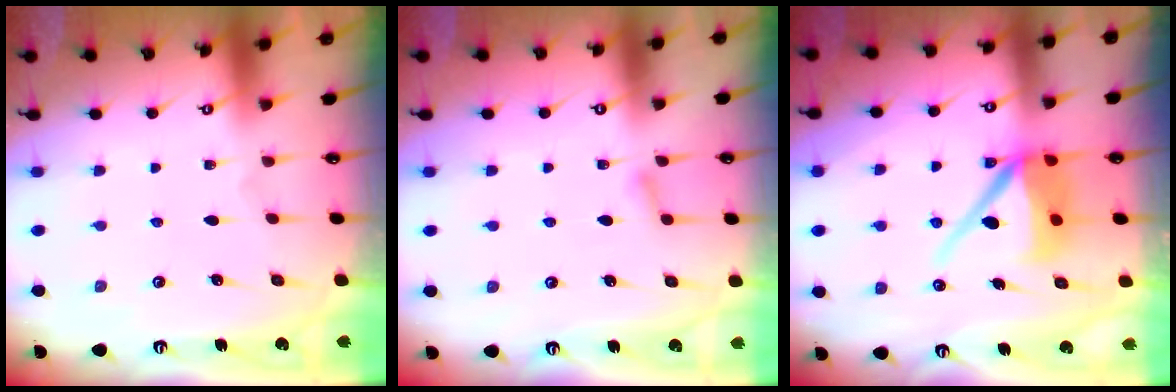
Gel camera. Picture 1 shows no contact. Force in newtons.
{"total": 4.3, "press": 4.3, "slide": 0.5}
{"total": 9.2, "press": 9.2, "slide": 0.9}